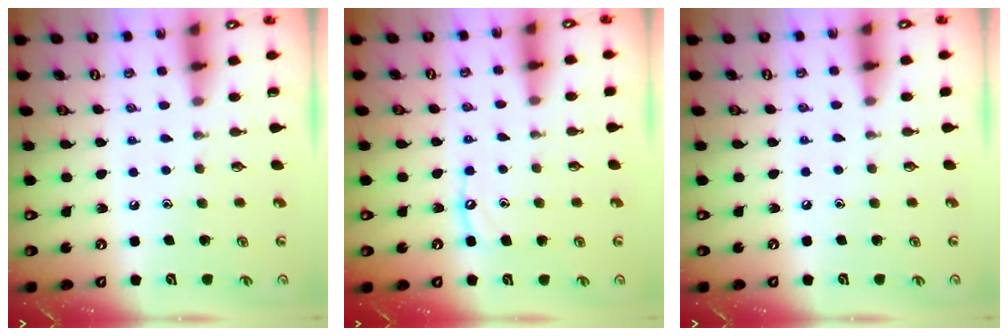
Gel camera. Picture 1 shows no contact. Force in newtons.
{"total": 5.7, "press": 5.7, "slide": 0.5}
{"total": 0.0}